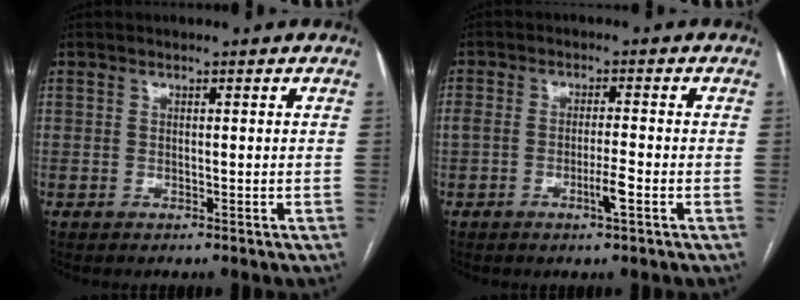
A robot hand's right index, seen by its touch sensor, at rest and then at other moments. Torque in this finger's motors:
{"motor_torque": [0.62, -0.12, 0.16, 0.07]}